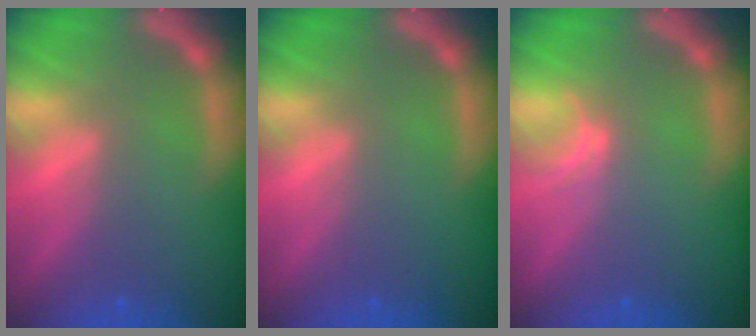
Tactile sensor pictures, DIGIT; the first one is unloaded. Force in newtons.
{"total": 0.0}
{"total": 1.0}